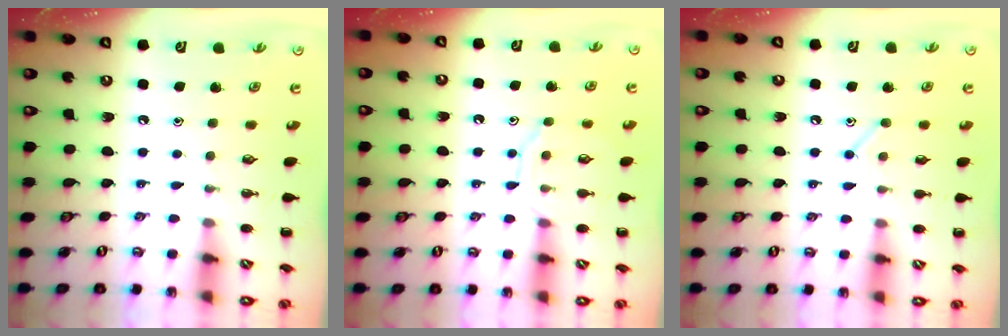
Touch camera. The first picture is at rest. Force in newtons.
{"total": 9.4, "press": 9.4, "slide": 0.6}
{"total": 6.9, "press": 6.8, "slide": 1.4}